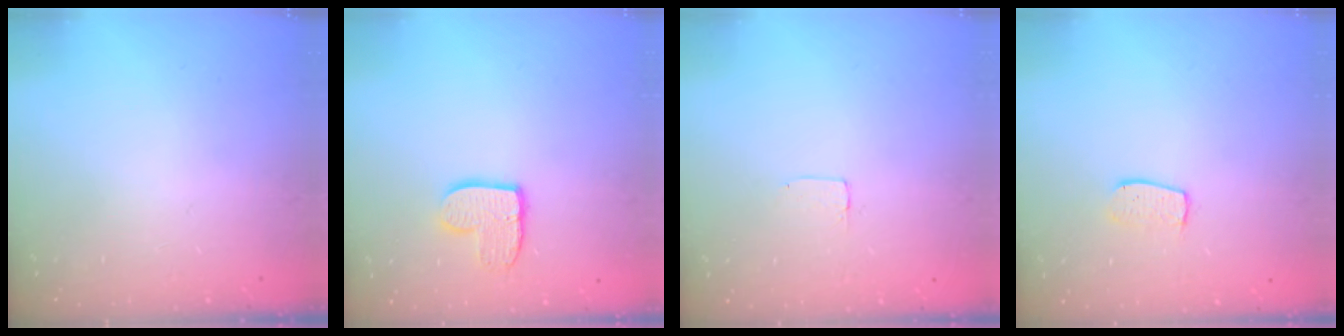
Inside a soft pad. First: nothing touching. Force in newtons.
{"total": 9.2, "press": 9.2, "slide": 0.2}
{"total": 2.0, "press": 2.0, "slide": 0.0}
{"total": 6.3, "press": 6.2, "slide": 0.5}